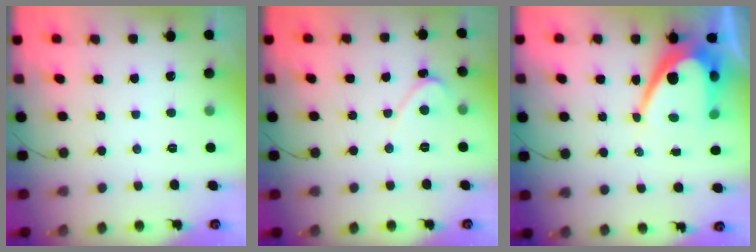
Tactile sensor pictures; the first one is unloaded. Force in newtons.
{"total": 2.1, "press": 2.1, "slide": 0.2}
{"total": 13.0, "press": 13.0, "slide": 0.8}